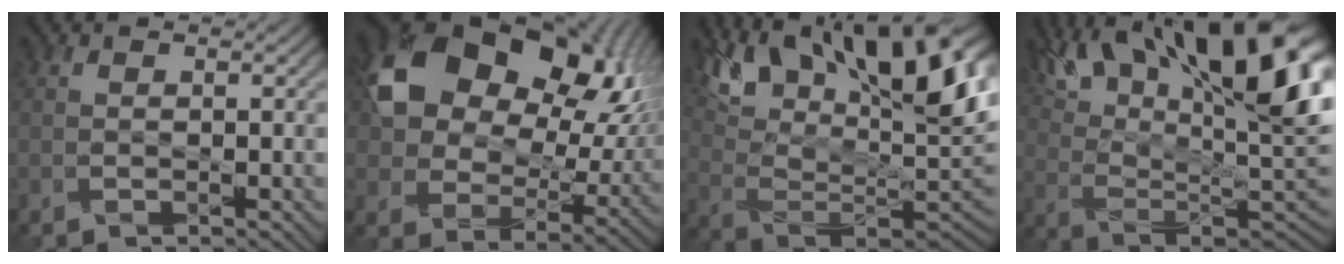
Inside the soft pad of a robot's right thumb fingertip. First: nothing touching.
{"total": 19.2, "force": [7.3, 13.2, 11.9], "torque": [-0.233, 0.002, 0.151]}
{"total": 18.3, "force": [9.0, 8.1, 13.7], "torque": [-0.252, 0.020, 0.155]}
{"total": 20.0, "force": [10.8, 8.1, 14.7], "torque": [-0.259, 0.023, 0.185]}